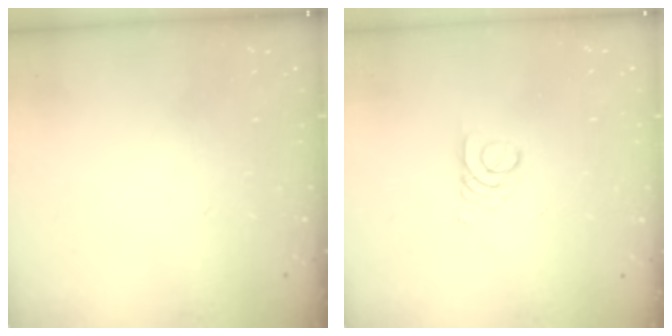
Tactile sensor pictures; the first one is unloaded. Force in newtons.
{"total": 2.7, "press": 2.7, "slide": 0.3}